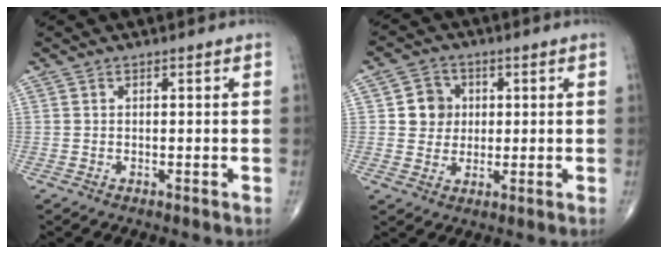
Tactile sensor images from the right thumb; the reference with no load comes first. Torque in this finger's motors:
{"motor_torque": [-0.32, 0.44, 0.37, 0.10, -0.04]}